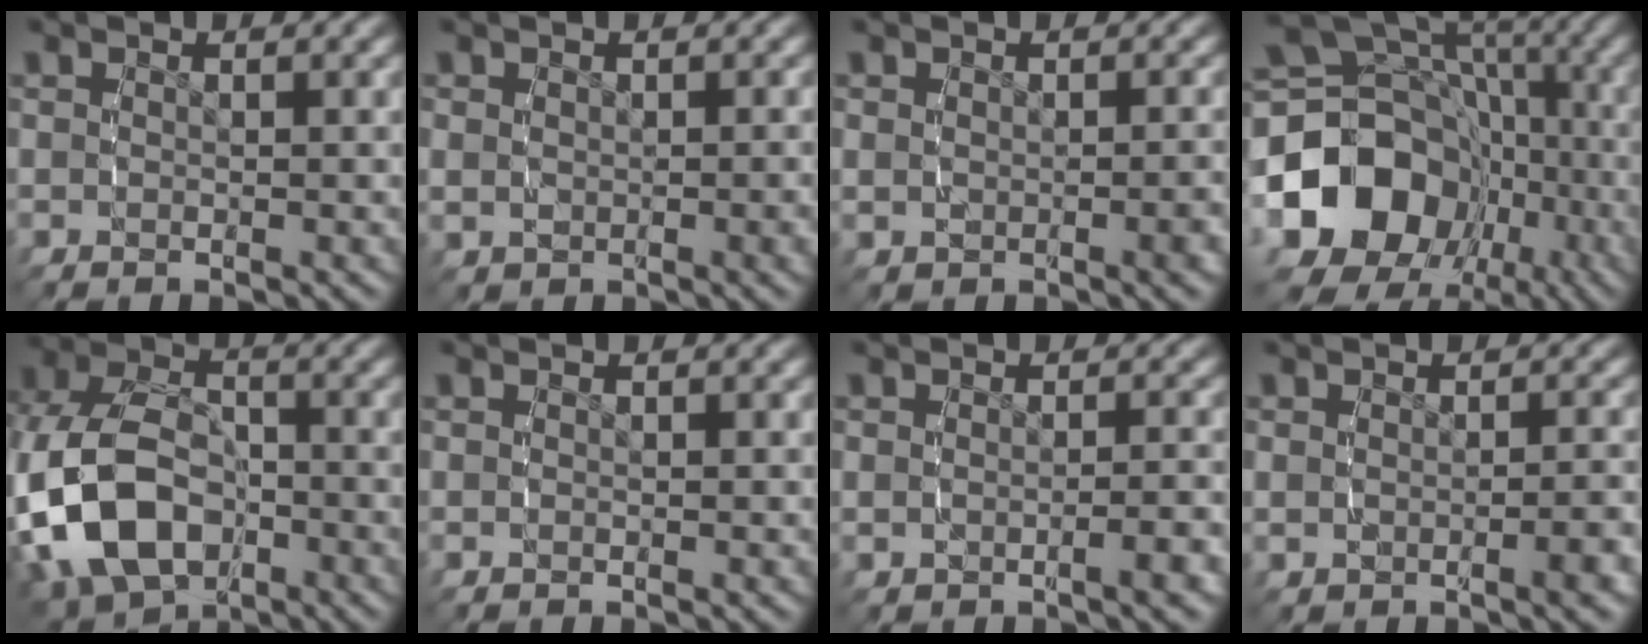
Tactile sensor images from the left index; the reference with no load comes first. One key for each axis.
{"total": 1.6, "fx": -0.1, "fy": 1.2, "fz": 1.0, "tx": -0.024, "ty": -0.008, "tz": 0.006}
{"total": 1.5, "fx": -0.2, "fy": 0.9, "fz": 1.2, "tx": -0.021, "ty": -0.002, "tz": 0.002}
{"total": 20.5, "fx": -3.7, "fy": 17.1, "fz": 10.7, "tx": -0.220, "ty": -0.058, "tz": -0.049}
{"total": 11.7, "fx": -2.2, "fy": 8.9, "fz": 7.2, "tx": -0.178, "ty": -0.048, "tz": -0.020}
{"total": 0.0}
{"total": 1.5, "fx": -0.6, "fy": 0.5, "fz": 1.3, "tx": -0.022, "ty": 0.007, "tz": -0.012}
{"total": 1.7, "fx": -0.4, "fy": 0.9, "fz": 1.4, "tx": -0.024, "ty": 0.005, "tz": -0.007}